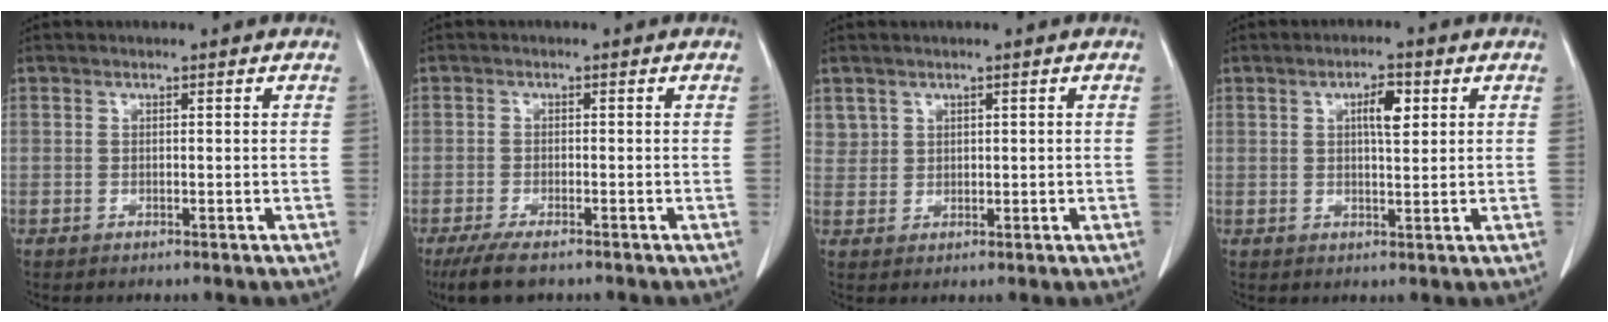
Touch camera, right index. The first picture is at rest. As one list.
[{"total": 4.9, "force": [-3.7, 1.5, 2.9], "torque": [-0.057, -0.010, -0.062]}, {"total": 2.4, "force": [1.3, 1.9, 0.1], "torque": [0.009, 0.005, 0.025]}, {"total": 3.9, "force": [1.3, 1.0, 3.5], "torque": [-0.060, 0.003, 0.022]}]